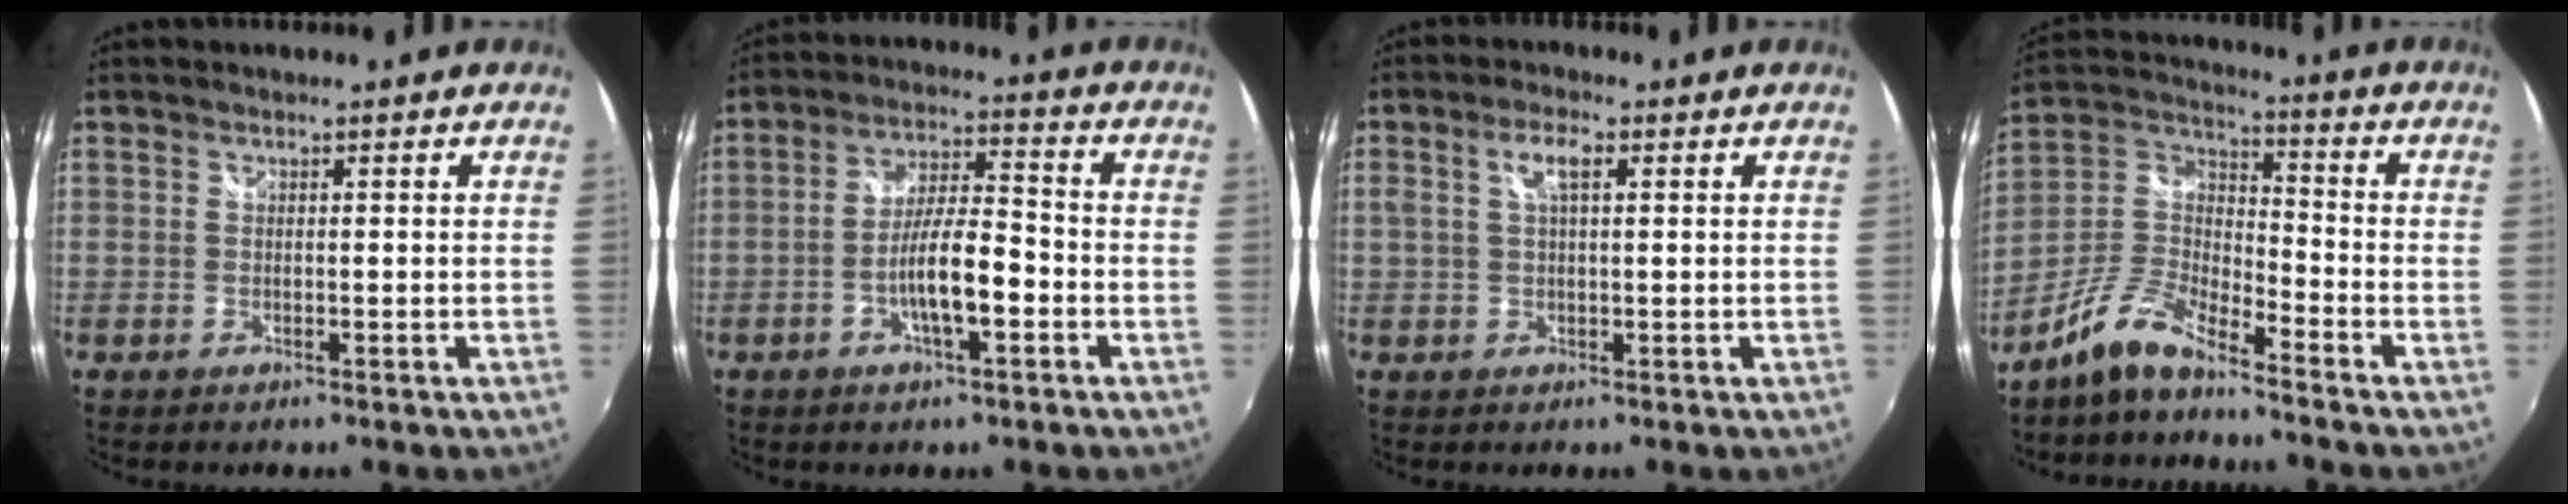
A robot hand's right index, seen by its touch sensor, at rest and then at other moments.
{"total": 9.1, "force": [-3.3, 2.0, 8.3], "torque": [-0.155, 0.003, -0.056]}
{"total": 4.0, "force": [1.2, 1.3, 3.6], "torque": [-0.068, 0.007, 0.023]}
{"total": 9.4, "force": [-7.5, 2.2, 5.1], "torque": [-0.129, 0.019, -0.156]}